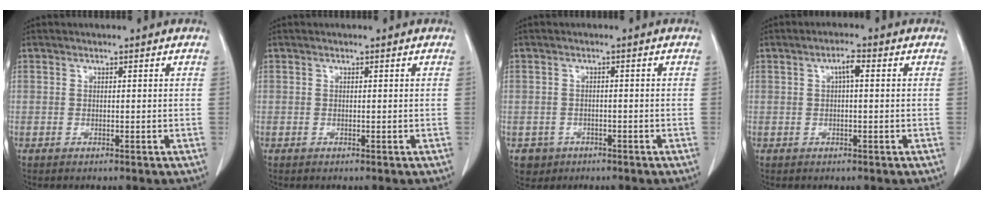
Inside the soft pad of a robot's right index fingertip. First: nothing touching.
{"total": 0.0}
{"total": 3.6, "force": [-1.6, 3.2, 0.3], "torque": [0.000, 0.009, -0.021]}
{"total": 2.8, "force": [0.6, 0.8, 2.6], "torque": [-0.049, 0.010, 0.012]}